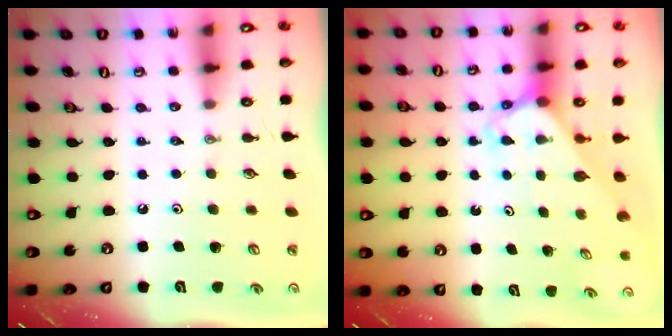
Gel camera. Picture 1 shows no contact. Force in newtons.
{"total": 2.6, "press": 2.6, "slide": 0.2}